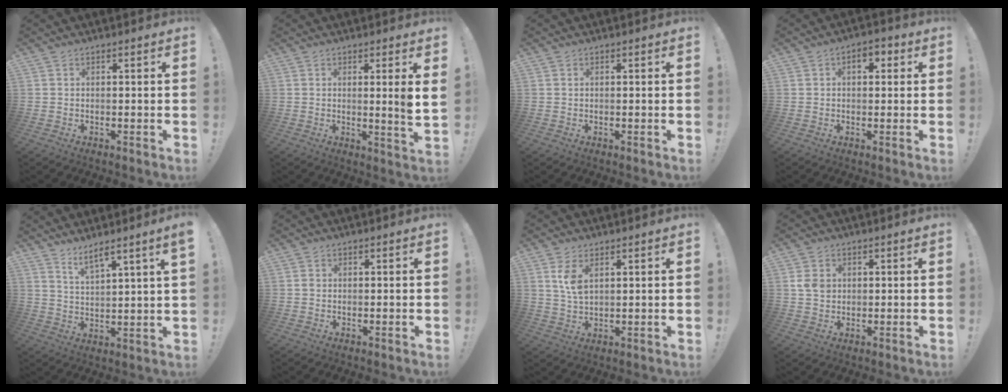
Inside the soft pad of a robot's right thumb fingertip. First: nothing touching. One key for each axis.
{"total": 4.6, "fx": 1.4, "fy": -0.7, "fz": 4.4, "tx": -0.063, "ty": -0.019, "tz": 0.018}
{"total": 0.0}
{"total": 4.2, "fx": 1.0, "fy": 2.7, "fz": 3.0, "tx": -0.028, "ty": 0.002, "tz": 0.012}
{"total": 6.5, "fx": 5.3, "fy": -0.3, "fz": 3.7, "tx": -0.064, "ty": -0.031, "tz": 0.088}
{"total": 0.7, "fx": 0.1, "fy": 0.6, "fz": 0.3, "tx": -0.004, "ty": 0.002, "tz": 0.001}
{"total": 5.7, "fx": 2.7, "fy": 2.8, "fz": 4.2, "tx": -0.072, "ty": -0.018, "tz": 0.043}
{"total": 4.2, "fx": 0.9, "fy": 3.4, "fz": 2.3, "tx": -0.036, "ty": 0.003, "tz": 0.019}